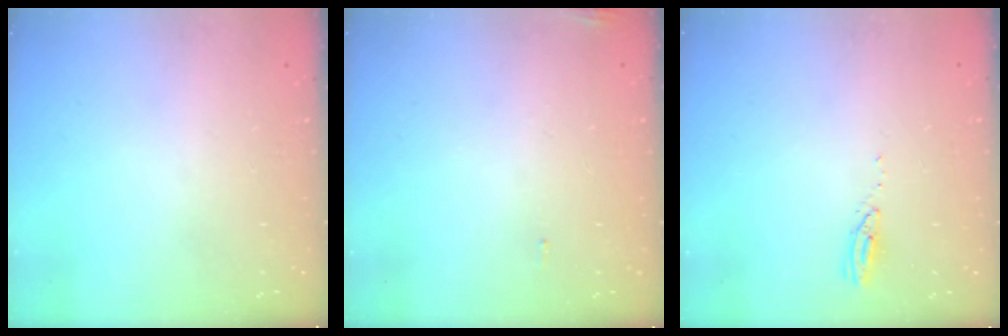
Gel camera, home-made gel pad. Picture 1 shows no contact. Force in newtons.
{"total": 7.4, "press": 5.5, "slide": 5.0}
{"total": 2.9, "press": 2.9, "slide": 0.2}